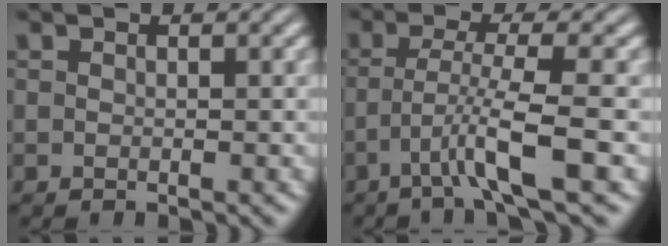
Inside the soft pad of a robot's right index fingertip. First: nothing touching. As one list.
[{"total": 4.2, "force": [-1.7, -1.0, 3.7], "torque": [-0.063, -0.010, -0.022]}]